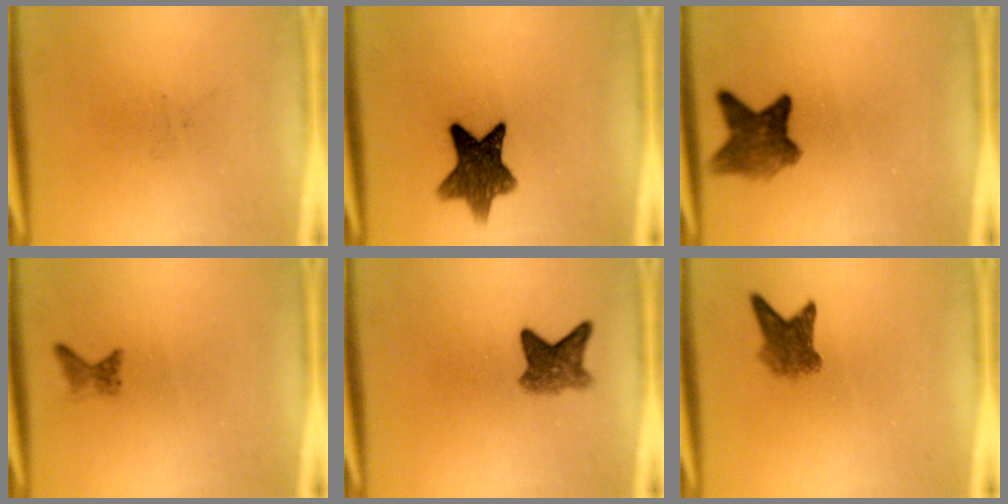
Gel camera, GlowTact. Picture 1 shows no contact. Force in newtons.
{"total": 9.7}
{"total": 6.3}
{"total": 1.2}
{"total": 4.1}
{"total": 4.1}